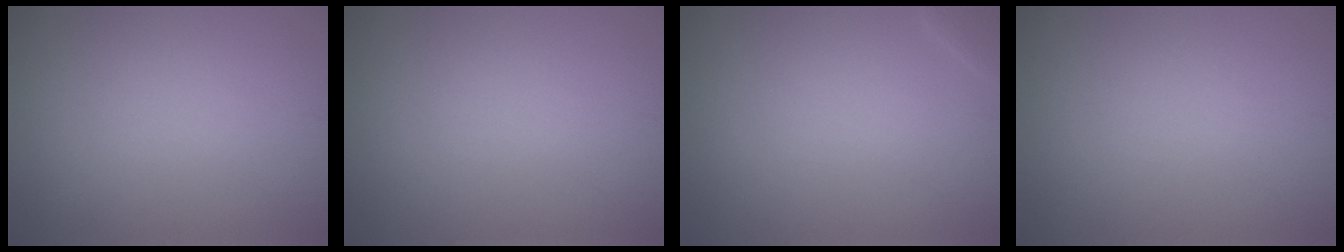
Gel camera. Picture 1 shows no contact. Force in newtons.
{"total": 0.0}
{"total": 1.1, "press": 1.1, "slide": 0.1}
{"total": 0.0}